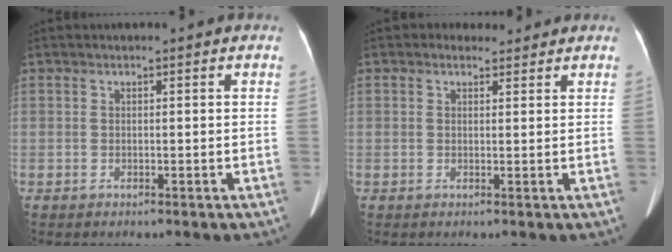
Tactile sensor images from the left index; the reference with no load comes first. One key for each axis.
{"total": 2.1, "fx": 1.6, "fy": 1.3, "fz": 0.1, "tx": -0.004, "ty": 0.009, "tz": 0.021}